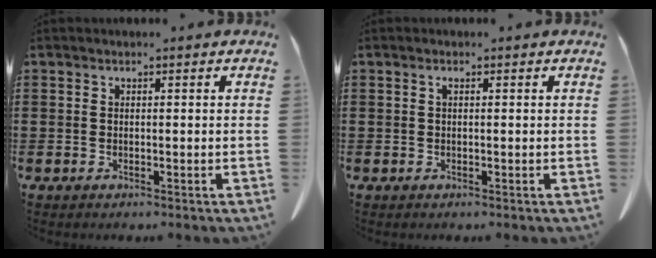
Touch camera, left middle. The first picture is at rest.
{"total": 0.6, "force": [0.1, 0.1, 0.6], "torque": [-0.012, 0.000, 0.002]}